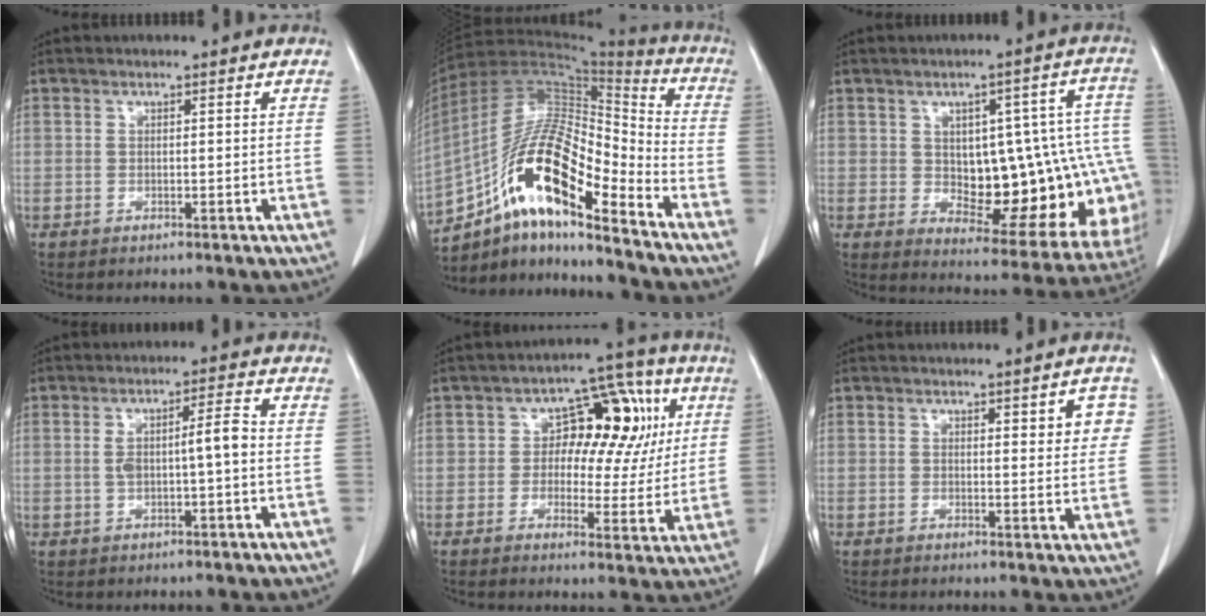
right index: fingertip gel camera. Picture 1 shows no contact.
{"total": 18.2, "force": [-10.6, 4.3, 14.1], "torque": [-0.262, 0.024, -0.182]}
{"total": 18.7, "force": [-0.8, 8.5, 16.6], "torque": [-0.154, 0.040, 0.021]}
{"total": 4.8, "force": [-0.1, 0.7, 4.7], "torque": [-0.083, 0.018, 0.006]}
{"total": 11.3, "force": [2.3, 7.0, 8.5], "torque": [-0.089, 0.041, 0.030]}
{"total": 4.1, "force": [1.6, 1.3, 3.6], "torque": [-0.035, 0.000, 0.017]}